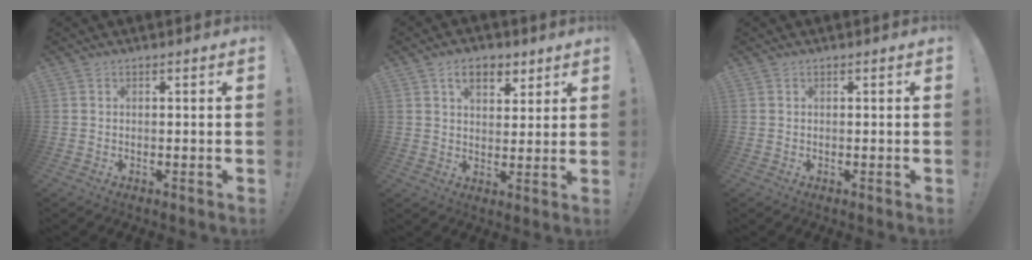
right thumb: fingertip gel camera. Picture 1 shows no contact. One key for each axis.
{"total": 8.0, "fx": 4.3, "fy": 5.0, "fz": 4.6, "tx": -0.063, "ty": -0.011, "tz": 0.076}
{"total": 0.0}